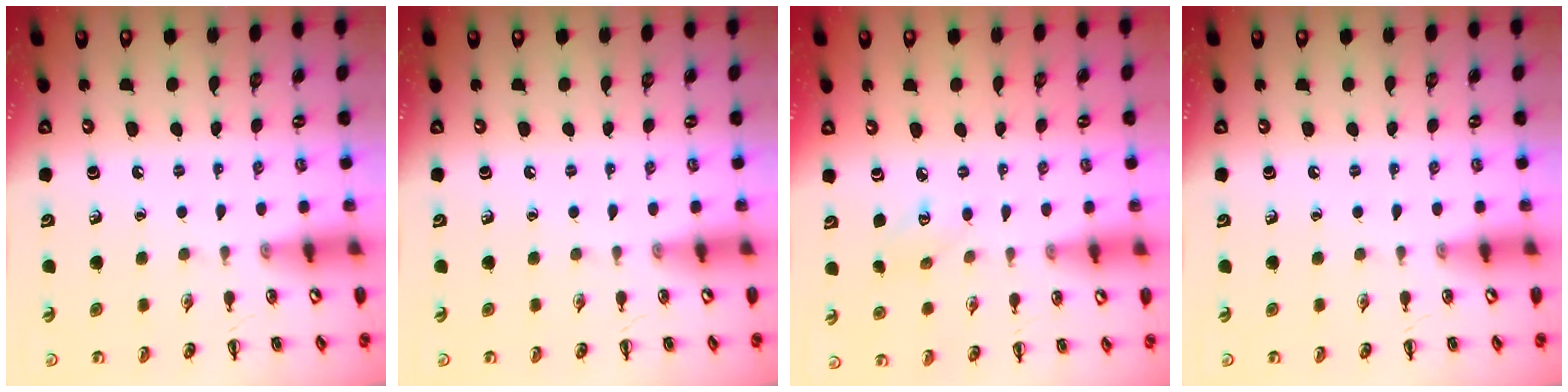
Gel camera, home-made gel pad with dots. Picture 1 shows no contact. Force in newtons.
{"total": 0.0}
{"total": 2.9, "press": 2.8, "slide": 0.8}
{"total": 0.0}